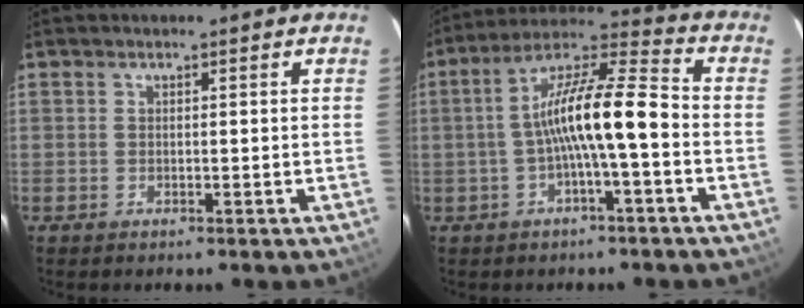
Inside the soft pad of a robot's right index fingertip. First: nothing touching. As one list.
[{"total": 12.3, "force": [-2.3, 1.7, 11.9], "torque": [-0.219, 0.025, -0.043]}]